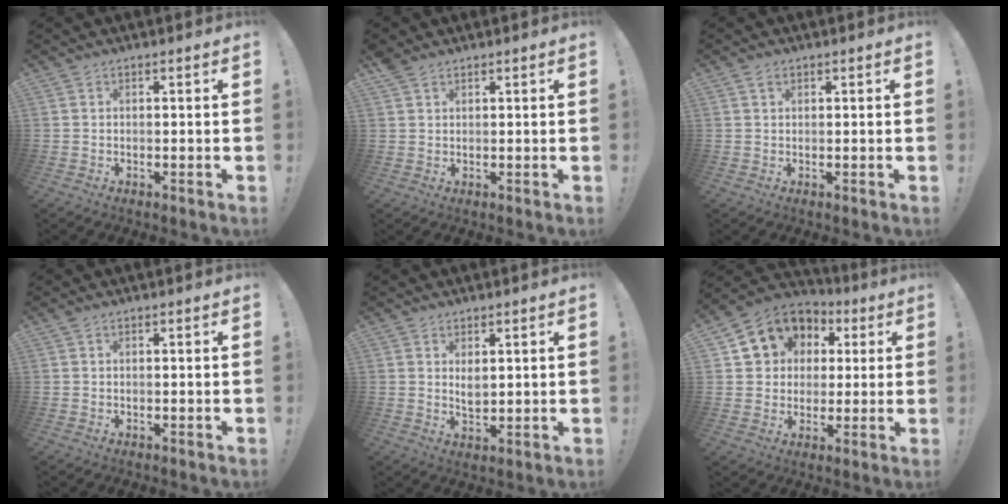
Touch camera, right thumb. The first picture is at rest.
{"total": 2.5, "force": [1.9, 1.4, 0.9], "torque": [-0.020, -0.006, 0.037]}
{"total": 1.6, "force": [1.0, 0.9, 0.7], "torque": [-0.007, -0.002, 0.017]}
{"total": 0.5, "force": [0.3, 0.3, 0.2], "torque": [-0.013, 0.005, 0.007]}
{"total": 3.6, "force": [1.9, 2.1, 2.3], "torque": [-0.027, -0.014, 0.031]}
{"total": 11.6, "force": [4.5, 10.1, 3.4], "torque": [-0.049, -0.028, 0.098]}